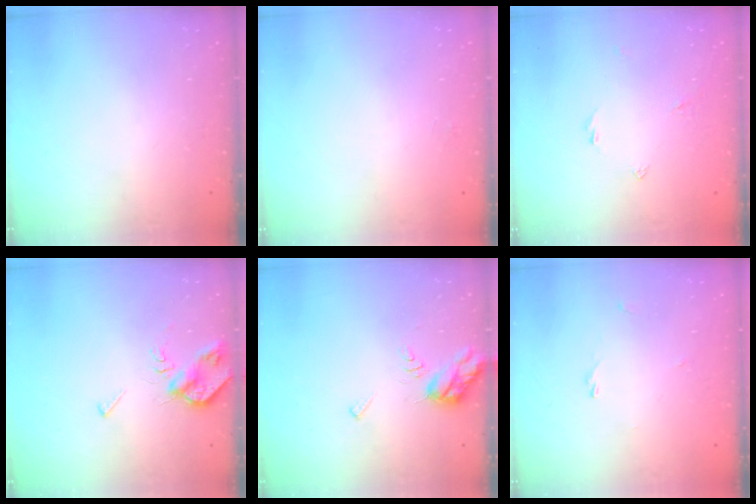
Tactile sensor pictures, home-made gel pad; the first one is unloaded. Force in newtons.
{"total": 2.3, "press": 2.3, "slide": 0.2}
{"total": 2.5, "press": 2.4, "slide": 0.5}
{"total": 6.7, "press": 6.6, "slide": 1.1}
{"total": 7.9, "press": 7.8, "slide": 0.5}
{"total": 0.7, "press": 0.6, "slide": 0.4}